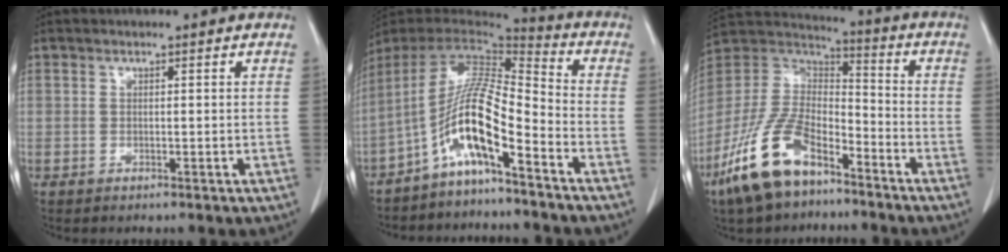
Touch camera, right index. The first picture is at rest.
{"total": 12.2, "force": [-6.5, 1.0, 10.3], "torque": [-0.192, 0.012, -0.123]}
{"total": 16.0, "force": [-10.1, 7.0, 10.2], "torque": [-0.222, 0.003, -0.196]}